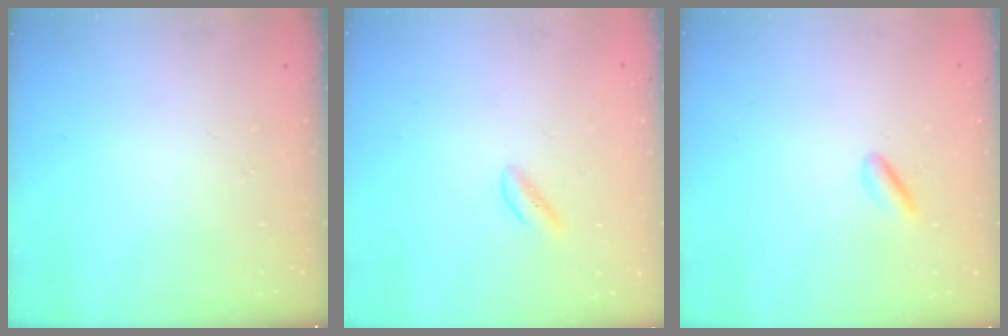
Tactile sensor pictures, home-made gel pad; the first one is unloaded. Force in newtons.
{"total": 0.0}
{"total": 2.5, "press": 2.4, "slide": 0.7}